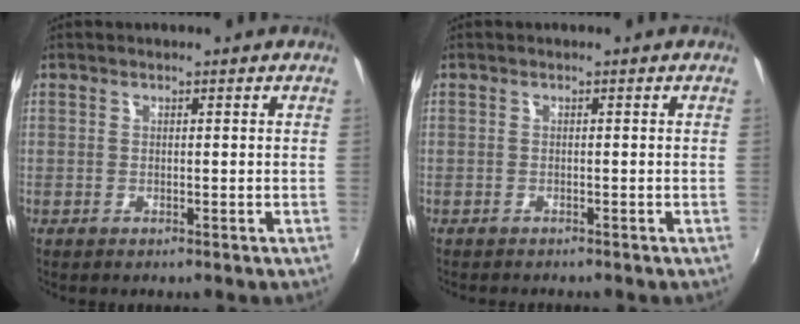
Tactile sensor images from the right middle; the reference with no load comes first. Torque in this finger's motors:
{"motor_torque": [0.25, -0.31, -0.02, 0.00]}